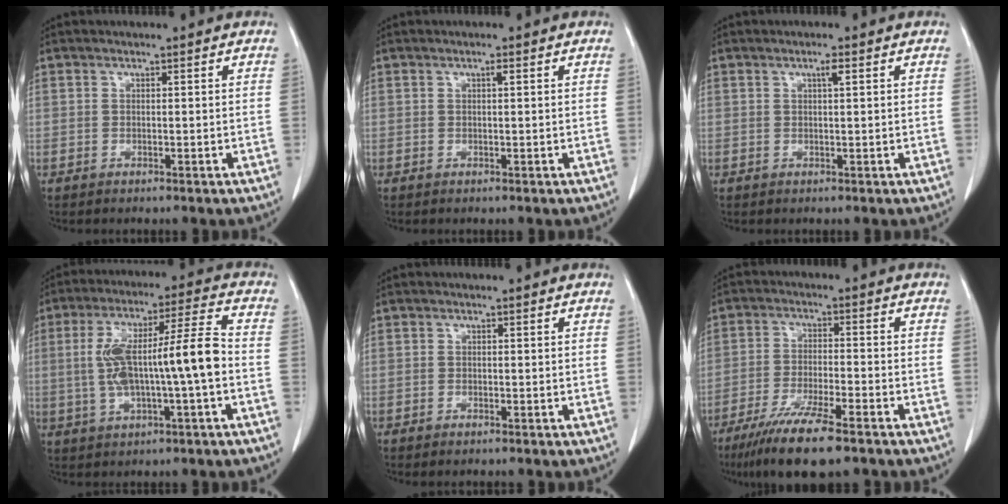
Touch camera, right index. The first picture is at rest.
{"total": 0.6, "force": [0.2, 0.0, 0.6], "torque": [-0.012, 0.002, 0.004]}
{"total": 1.3, "force": [0.6, 0.0, 1.2], "torque": [-0.022, 0.002, 0.009]}
{"total": 13.1, "force": [-1.0, 1.2, 13.0], "torque": [-0.239, 0.025, -0.014]}
{"total": 0.6, "force": [-0.5, 0.2, 0.4], "torque": [-0.010, -0.002, -0.003]}
{"total": 11.6, "force": [-8.2, 1.5, 8.0], "torque": [-0.140, -0.028, -0.136]}